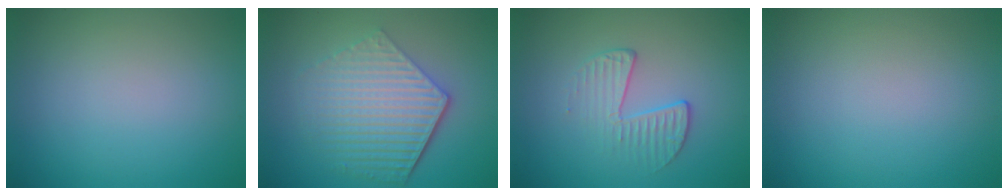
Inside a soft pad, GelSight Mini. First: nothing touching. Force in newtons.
{"total": 6.2, "press": 4.5, "slide": 4.3}
{"total": 2.2, "press": 1.3, "slide": 1.8}
{"total": 0.0}